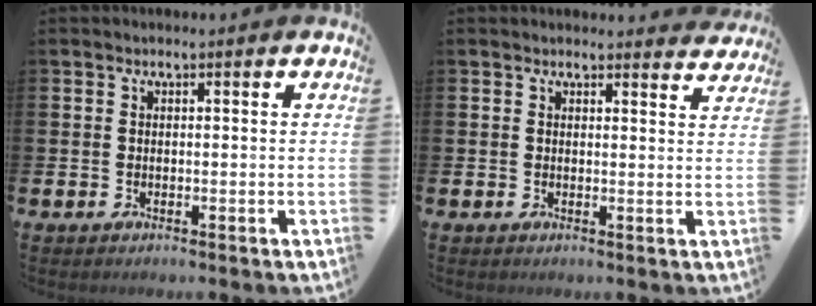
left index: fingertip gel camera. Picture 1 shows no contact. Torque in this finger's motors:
{"motor_torque": [1.08, -1.06, 0.53, 0.01]}